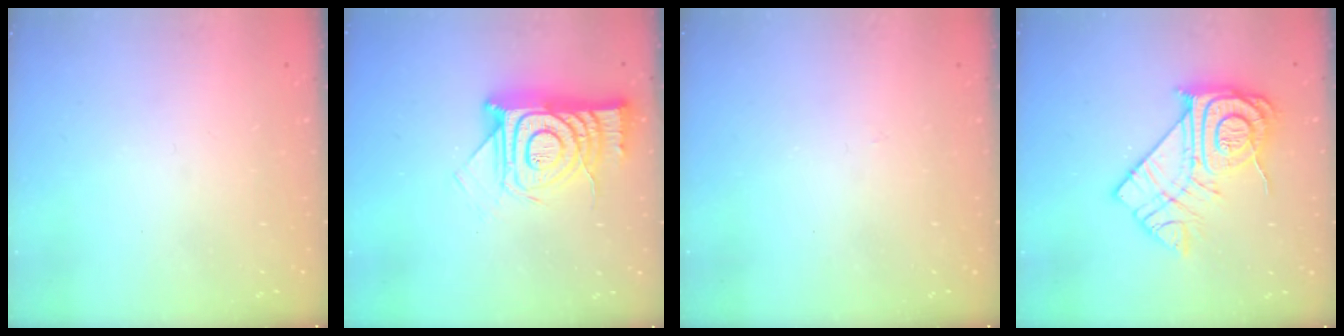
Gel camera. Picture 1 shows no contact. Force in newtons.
{"total": 15.6, "press": 15.5, "slide": 1.2}
{"total": 2.7, "press": 2.7, "slide": 0.5}
{"total": 17.0, "press": 16.9, "slide": 1.6}